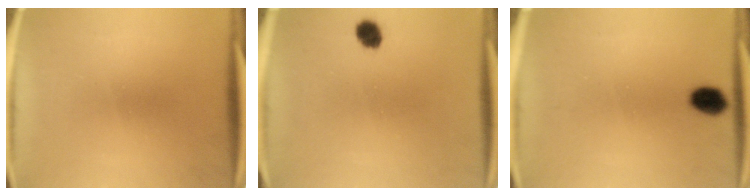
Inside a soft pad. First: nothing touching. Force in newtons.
{"total": 3.4}
{"total": 4.5}